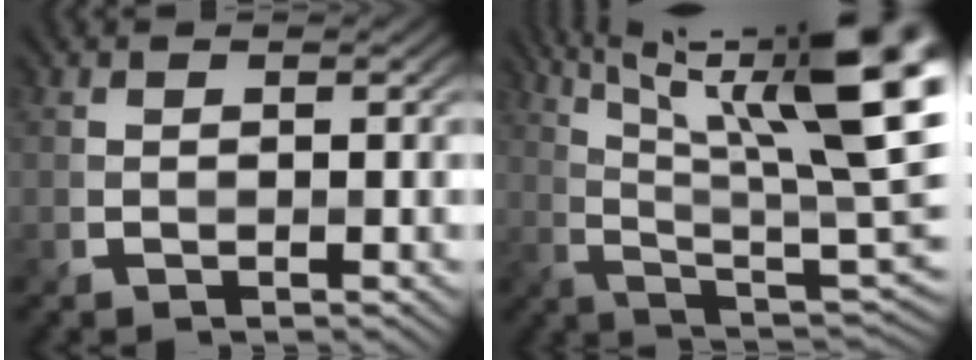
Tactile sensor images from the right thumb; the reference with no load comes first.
{"total": 19.0, "force": [8.3, 4.9, 16.3], "torque": [-0.239, 0.009, 0.139]}